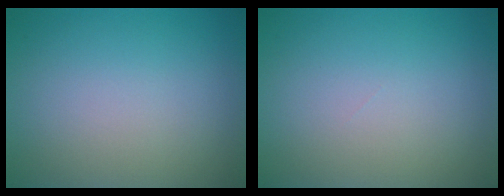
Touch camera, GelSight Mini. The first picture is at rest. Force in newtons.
{"total": 0.0}